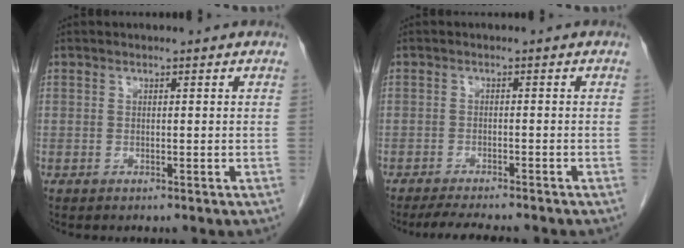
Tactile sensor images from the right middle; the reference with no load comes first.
{"total": 7.1, "force": [-6.2, 0.8, 3.3], "torque": [-0.050, -0.016, -0.093]}